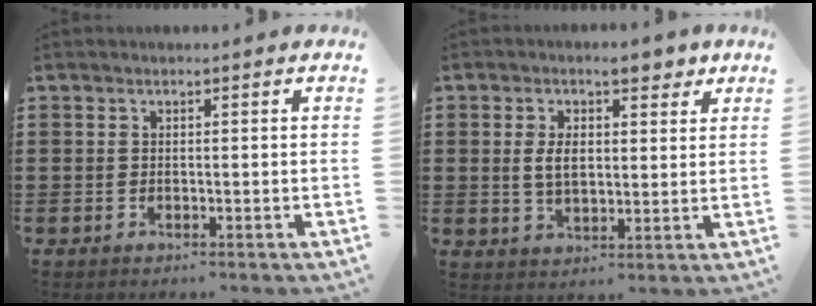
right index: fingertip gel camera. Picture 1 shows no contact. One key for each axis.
{"total": 6.2, "fx": 2.0, "fy": 3.3, "fz": 4.9, "tx": -0.091, "ty": 0.005, "tz": 0.030}